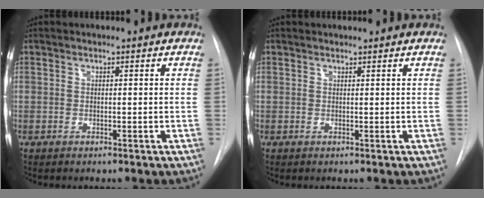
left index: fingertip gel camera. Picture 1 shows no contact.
{"total": 0.7, "force": [0.7, -0.1, 0.1], "torque": [-0.004, 0.004, 0.015]}